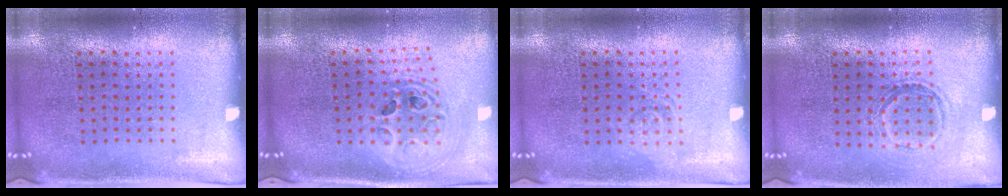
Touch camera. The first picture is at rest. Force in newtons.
{"total": 2.3, "press": 1.8, "slide": 1.4}
{"total": 1.4, "press": 1.4, "slide": 0.2}
{"total": 1.1, "press": 1.0, "slide": 0.6}